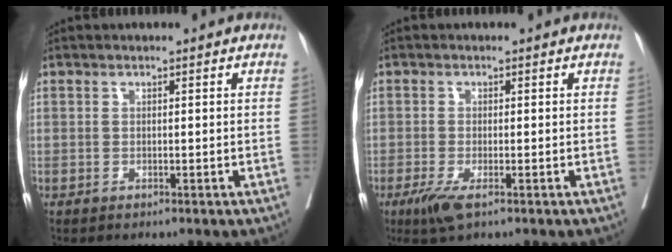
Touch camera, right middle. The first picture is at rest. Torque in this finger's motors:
{"motor_torque": [1.11, -0.90, 0.32, 0.08]}